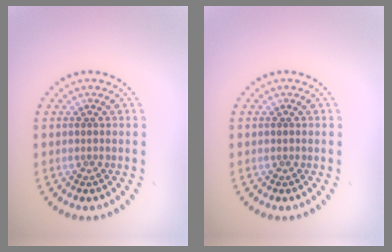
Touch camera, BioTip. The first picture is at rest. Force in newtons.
{"total": 0.0}